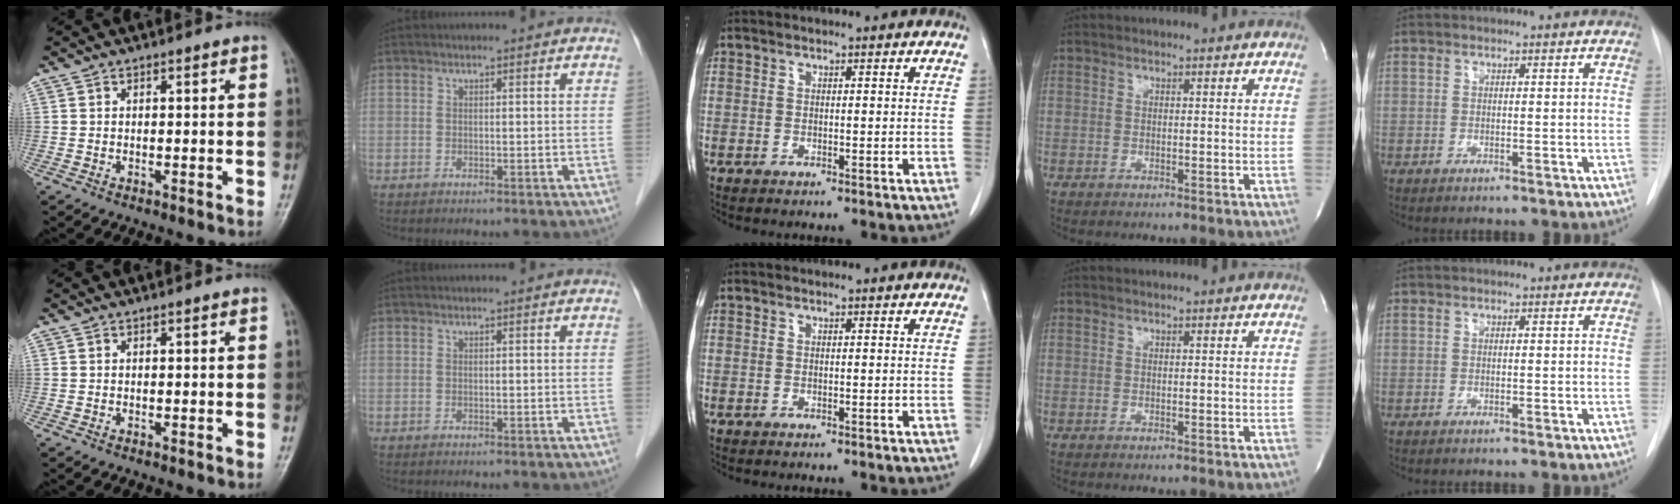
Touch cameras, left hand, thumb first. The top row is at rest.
{}